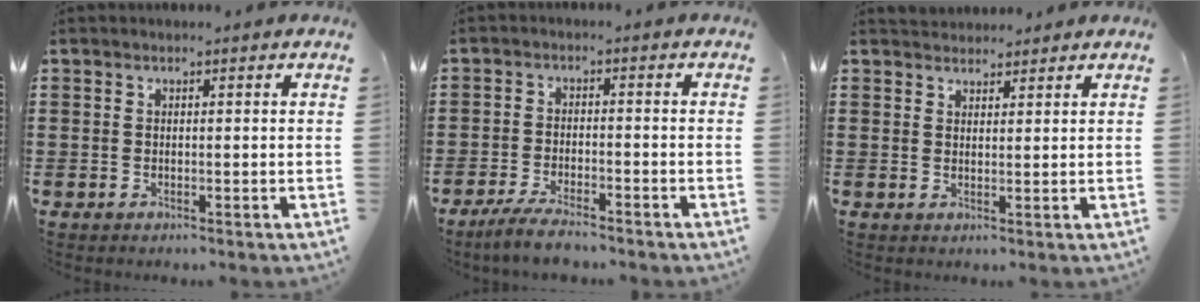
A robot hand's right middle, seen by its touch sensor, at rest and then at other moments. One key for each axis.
{"total": 4.2, "fx": -3.8, "fy": 0.5, "fz": 1.8, "tx": -0.045, "ty": -0.003, "tz": -0.077}
{"total": 2.2, "fx": 2.1, "fy": 0.4, "fz": -0.4, "tx": 0.002, "ty": -0.001, "tz": 0.041}